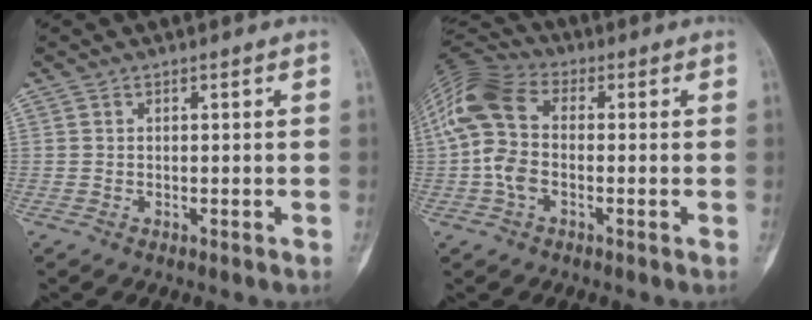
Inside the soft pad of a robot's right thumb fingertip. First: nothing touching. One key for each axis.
{"total": 13.5, "fx": -0.4, "fy": 8.4, "fz": 10.6, "tx": -0.232, "ty": 0.030, "tz": -0.019}